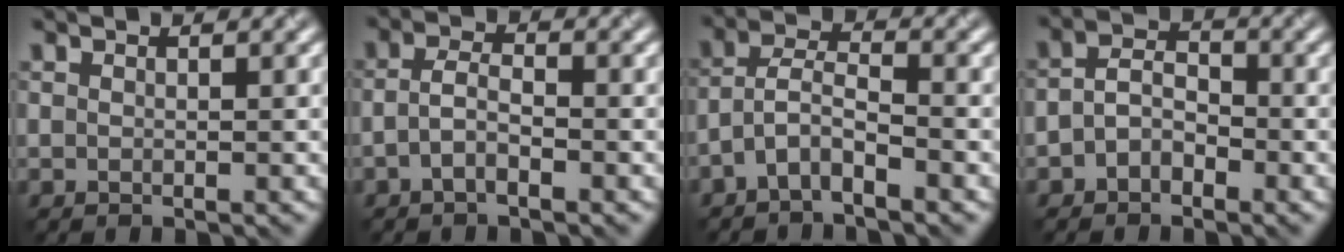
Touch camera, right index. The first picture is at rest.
{"total": 2.1, "force": [-1.0, 0.7, 1.7], "torque": [-0.037, 0.006, -0.025]}
{"total": 2.9, "force": [-1.9, 0.8, 2.0], "torque": [-0.045, 0.009, -0.048]}
{"total": 2.6, "force": [-1.2, 1.7, 1.6], "torque": [-0.032, 0.008, -0.030]}